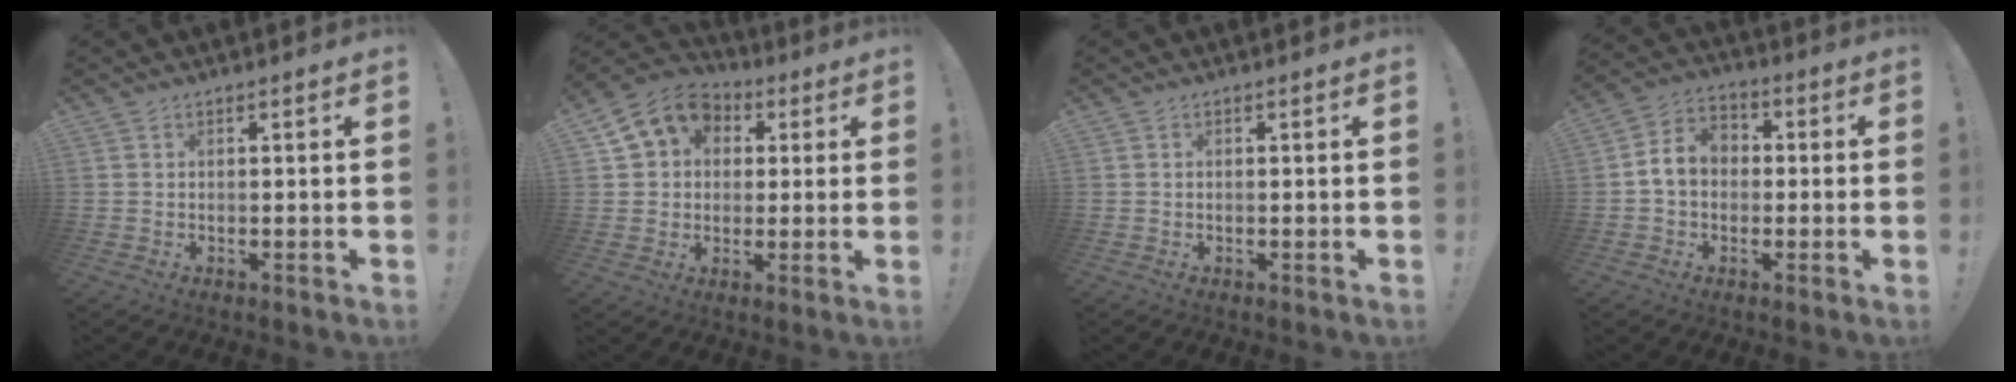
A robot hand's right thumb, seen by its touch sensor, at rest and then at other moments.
{"total": 12.5, "force": [4.2, 10.4, 5.5], "torque": [-0.079, -0.010, 0.087]}
{"total": 0.0}
{"total": 8.6, "force": [0.0, 7.0, 5.1], "torque": [-0.087, 0.016, 0.008]}